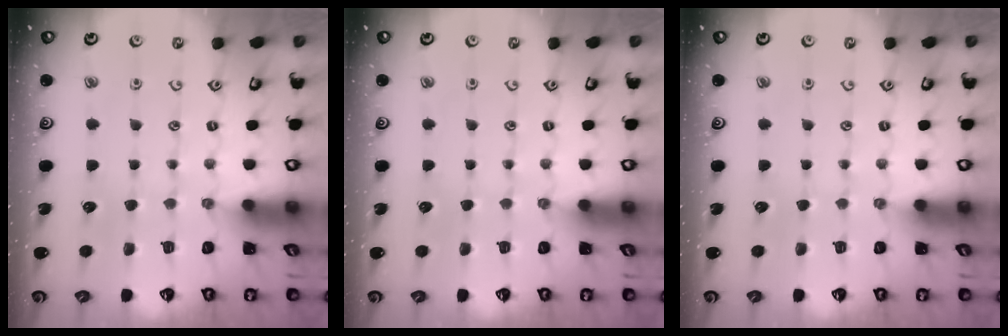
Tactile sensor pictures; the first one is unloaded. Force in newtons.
{"total": 0.0}
{"total": 0.0}